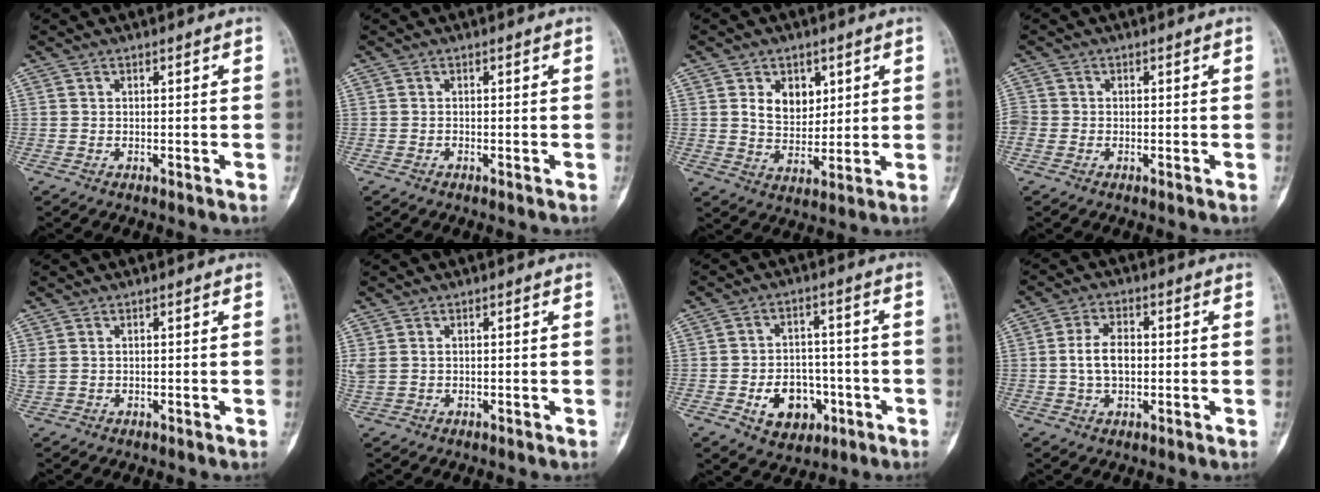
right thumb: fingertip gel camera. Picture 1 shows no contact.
{"total": 0.0}
{"total": 7.5, "force": [2.8, 5.4, 4.5], "torque": [-0.041, -0.020, 0.052]}
{"total": 2.9, "force": [-0.4, 2.5, 1.3], "torque": [-0.030, 0.005, -0.008]}
{"total": 2.4, "force": [0.7, 1.6, 1.6], "torque": [-0.055, 0.011, 0.021]}
{"total": 2.9, "force": [0.6, 2.0, 2.0], "torque": [-0.066, 0.011, 0.021]}
{"total": 9.9, "force": [-3.5, 7.5, 5.4], "torque": [-0.046, 0.027, -0.046]}
{"total": 6.1, "force": [-0.1, 3.6, 4.9], "torque": [-0.086, 0.012, -0.003]}